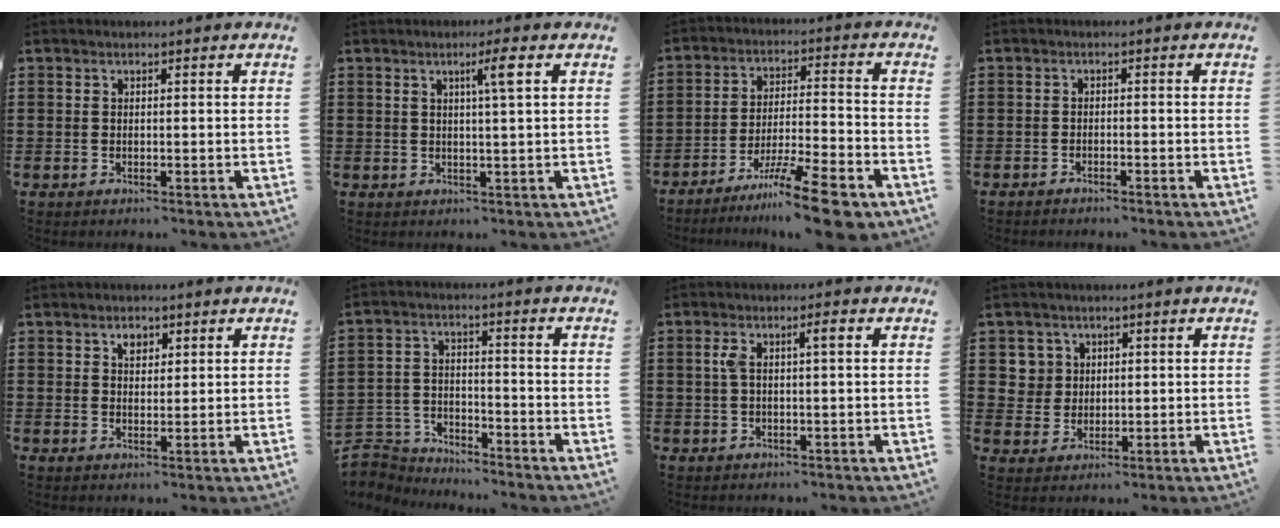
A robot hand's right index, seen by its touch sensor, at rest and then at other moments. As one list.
[{"total": 3.6, "force": [1.3, -0.4, 3.4], "torque": [-0.051, -0.010, 0.014]}, {"total": 11.8, "force": [-8.9, 1.1, 7.6], "torque": [-0.123, 0.023, -0.164]}, {"total": 1.0, "force": [-1.0, 0.0, 0.0], "torque": [-0.003, 0.001, -0.021]}, {"total": 2.2, "force": [1.2, 1.3, 1.3], "torque": [-0.030, 0.005, 0.021]}, {"total": 5.1, "force": [-4.9, 1.5, 0.1], "torque": [-0.025, 0.003, -0.107]}, {"total": 3.2, "force": [0.6, 0.5, 3.0], "torque": [-0.058, 0.003, 0.007]}, {"total": 4.2, "force": [1.4, 3.9, 0.7], "torque": [-0.033, 0.013, 0.026]}]